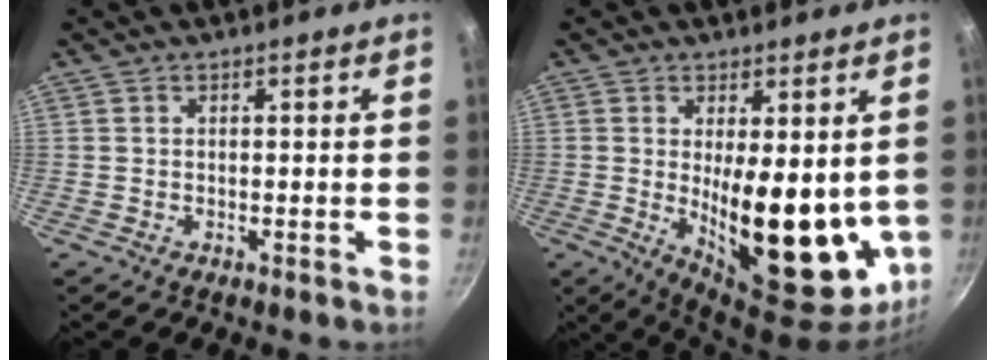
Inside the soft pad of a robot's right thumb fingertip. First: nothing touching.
{"total": 17.7, "force": [0.5, 7.4, 16.1], "torque": [-0.200, -0.038, 0.027]}